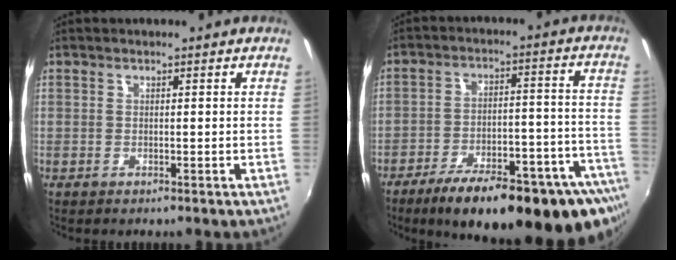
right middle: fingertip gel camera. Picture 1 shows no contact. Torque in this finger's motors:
{"motor_torque": [1.74, -0.40, 0.83, 0.21]}